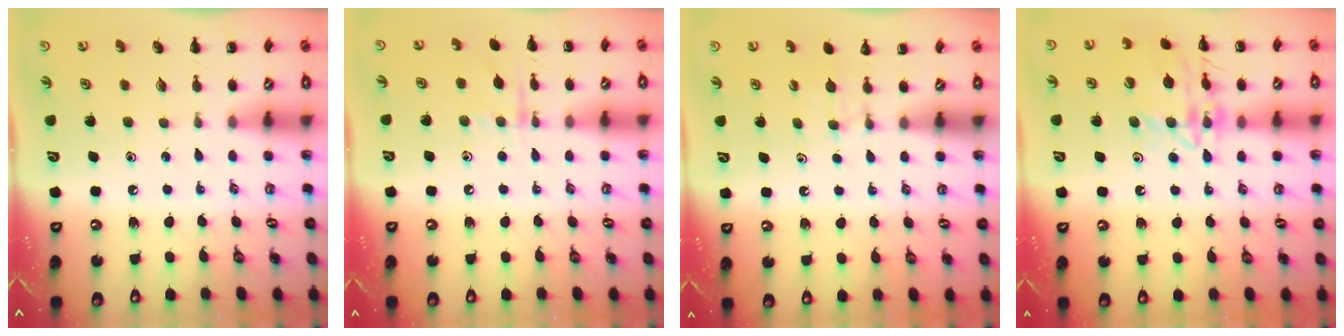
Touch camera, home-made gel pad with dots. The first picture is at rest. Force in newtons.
{"total": 7.2, "press": 7.1, "slide": 0.8}
{"total": 4.2, "press": 3.9, "slide": 1.4}
{"total": 15.9, "press": 15.8, "slide": 1.5}